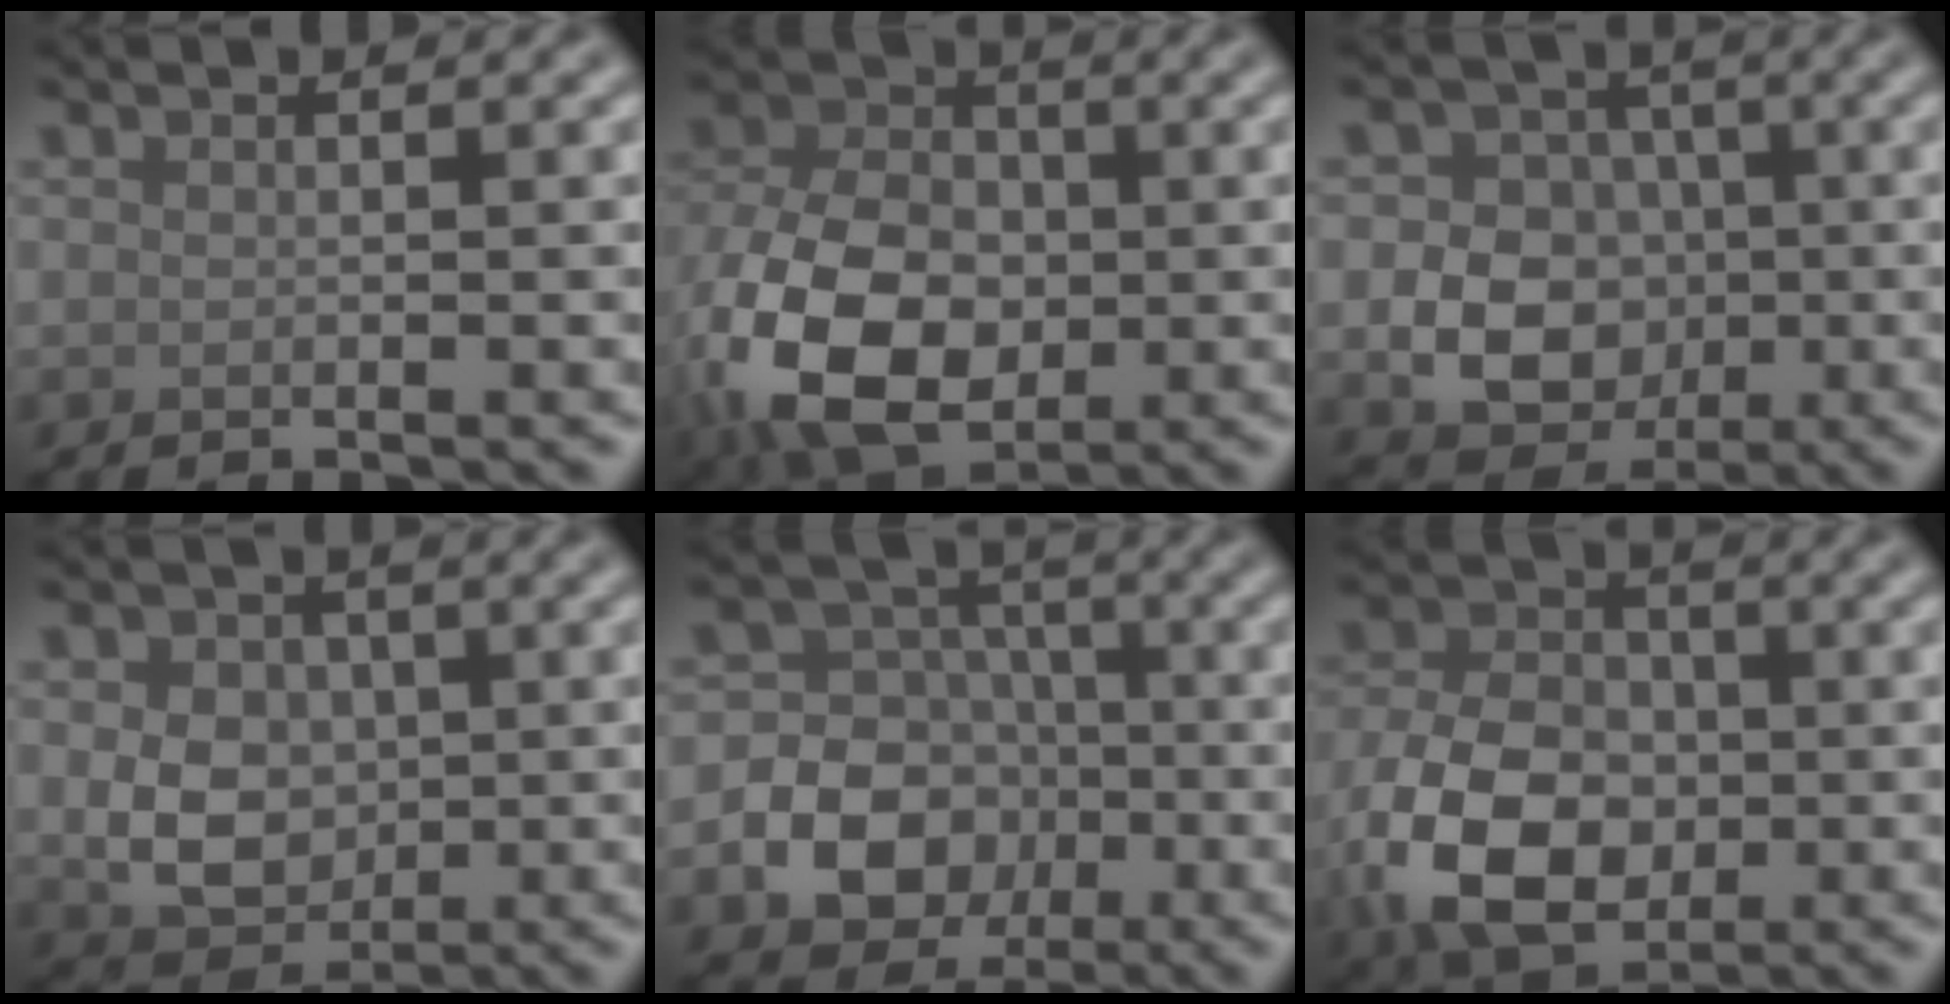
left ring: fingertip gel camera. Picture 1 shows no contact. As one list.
[{"total": 11.7, "force": [-2.9, 7.9, 8.2], "torque": [-0.178, -0.013, -0.064]}, {"total": 6.7, "force": [-1.5, 5.7, 3.2], "torque": [-0.031, -0.007, -0.049]}, {"total": 5.2, "force": [-0.1, 4.1, 3.2], "torque": [-0.057, -0.004, -0.003]}, {"total": 9.1, "force": [-2.7, 8.0, 3.4], "torque": [-0.051, -0.002, -0.076]}, {"total": 9.2, "force": [-2.6, 6.4, 6.1], "torque": [-0.131, -0.005, -0.062]}]